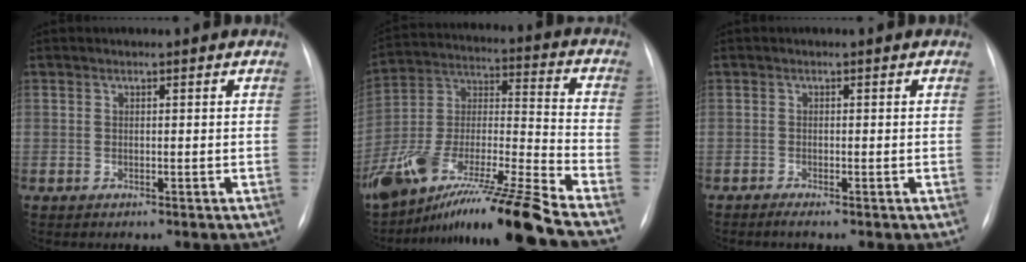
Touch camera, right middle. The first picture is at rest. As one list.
[{"total": 23.0, "force": [-18.1, -0.6, 14.1], "torque": [-0.265, -0.026, -0.329]}, {"total": 0.8, "force": [-0.7, -0.2, 0.4], "torque": [-0.011, -0.003, -0.014]}]